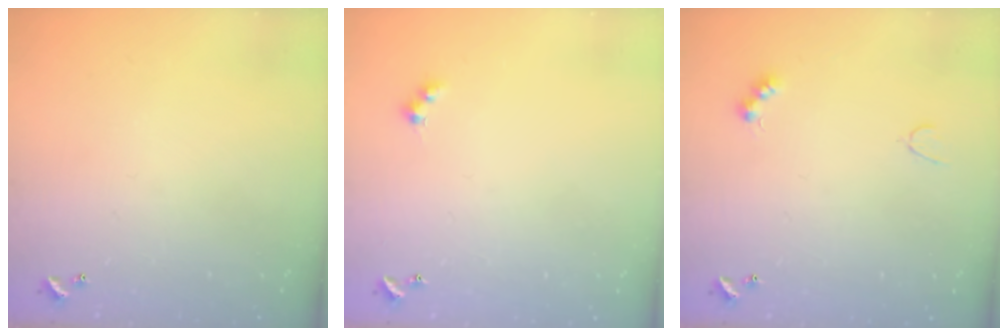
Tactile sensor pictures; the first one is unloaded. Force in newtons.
{"total": 3.0, "press": 2.9, "slide": 0.5}
{"total": 4.0, "press": 3.9, "slide": 0.8}